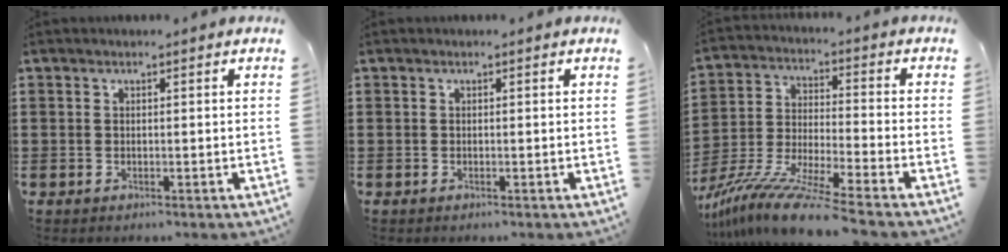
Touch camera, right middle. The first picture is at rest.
{"total": 0.0}
{"total": 10.7, "force": [-9.4, -0.3, 5.2], "torque": [-0.109, -0.003, -0.191]}